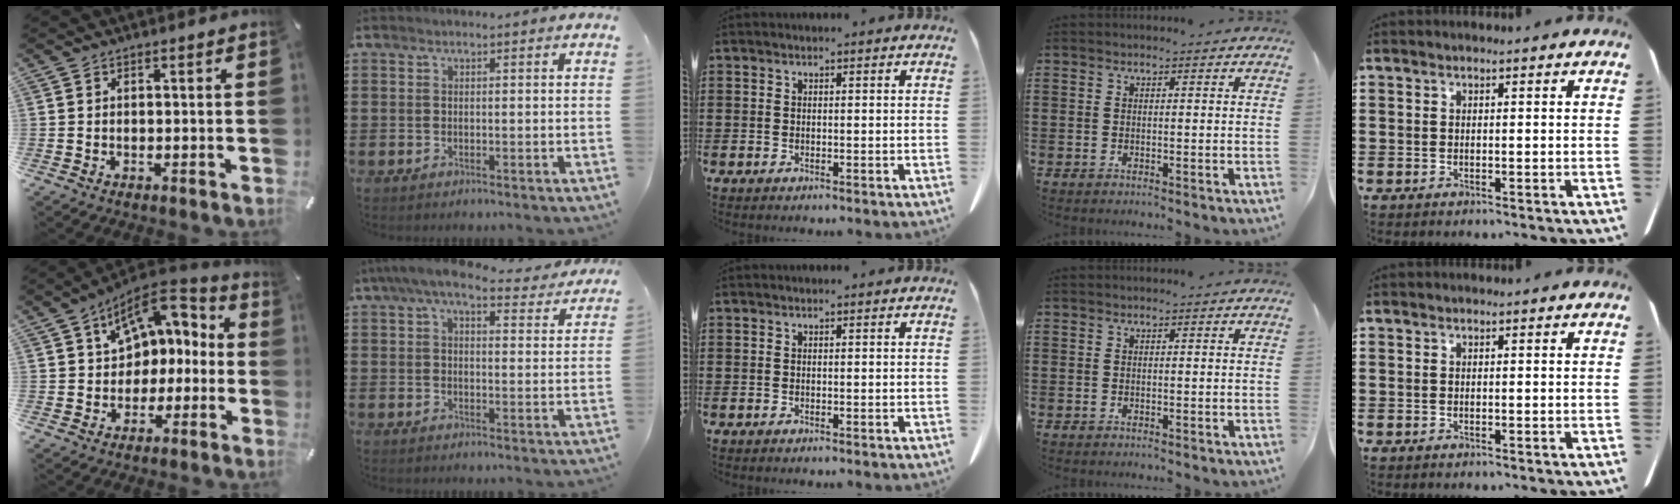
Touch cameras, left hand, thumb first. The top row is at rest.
{"thumb": {"total": 10.6, "force": [4.5, 8.4, 4.6], "torque": [-0.067, -0.026, 0.084]}, "index": {"total": 7.4, "force": [6.0, 1.5, 3.9], "torque": [-0.087, -0.021, 0.107]}}